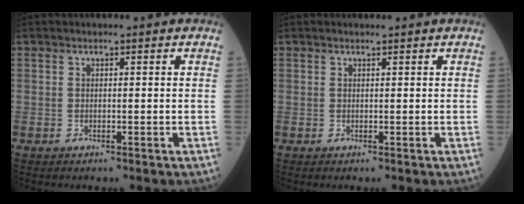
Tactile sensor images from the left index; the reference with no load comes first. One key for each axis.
{"total": 0.0}